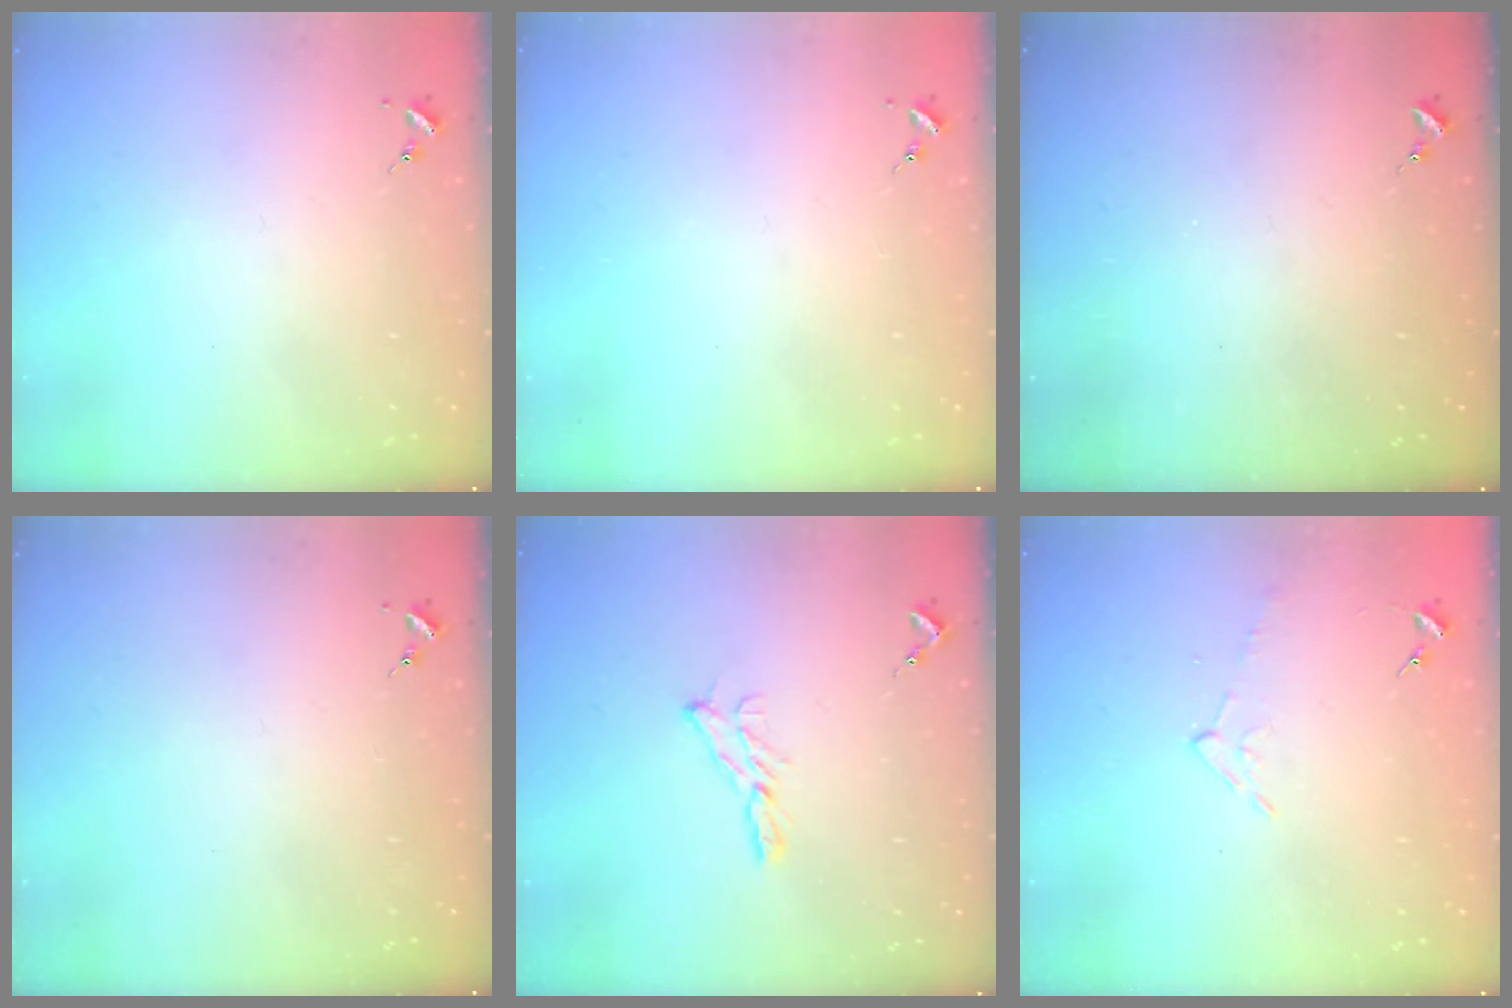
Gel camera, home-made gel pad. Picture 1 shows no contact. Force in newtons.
{"total": 0.0}
{"total": 0.0}
{"total": 0.0}
{"total": 6.9, "press": 6.9, "slide": 0.3}
{"total": 4.7, "press": 4.7, "slide": 0.5}